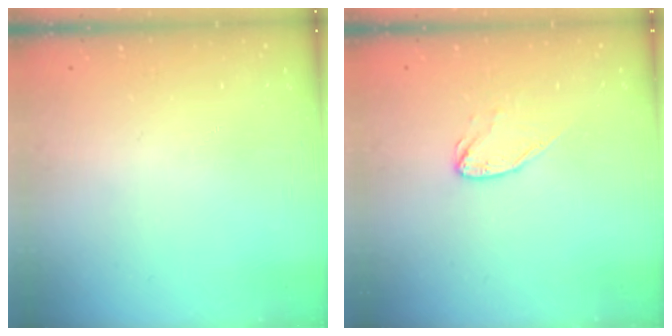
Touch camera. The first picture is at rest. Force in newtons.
{"total": 6.1, "press": 6.1, "slide": 0.3}